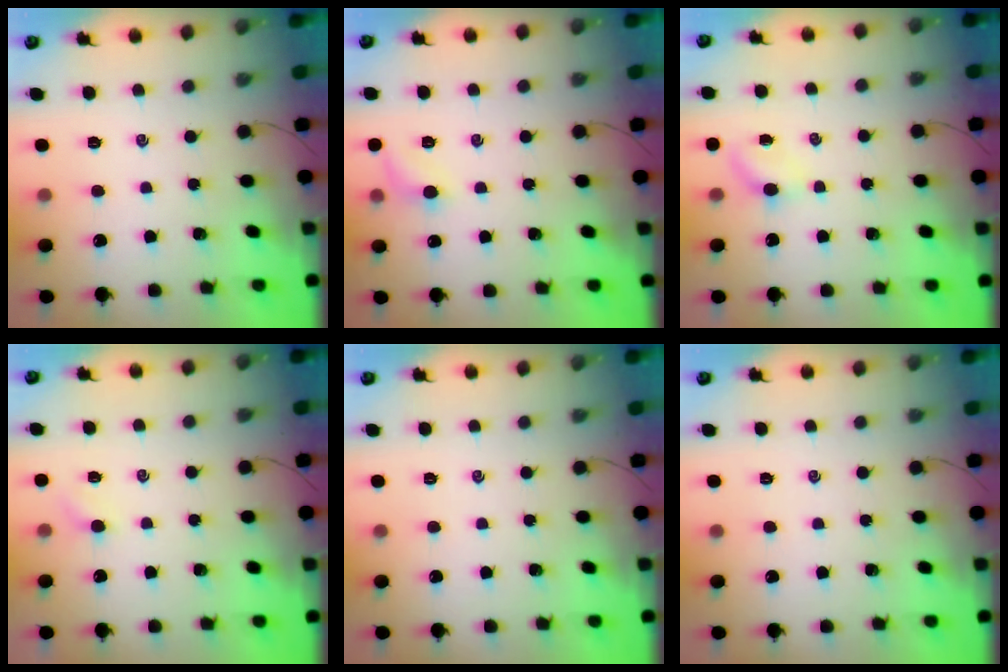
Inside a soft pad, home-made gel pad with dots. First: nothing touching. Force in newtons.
{"total": 6.6, "press": 6.3, "slide": 1.9}
{"total": 2.8, "press": 2.7, "slide": 0.9}
{"total": 2.4, "press": 2.3, "slide": 0.7}
{"total": 0.0}
{"total": 0.0}